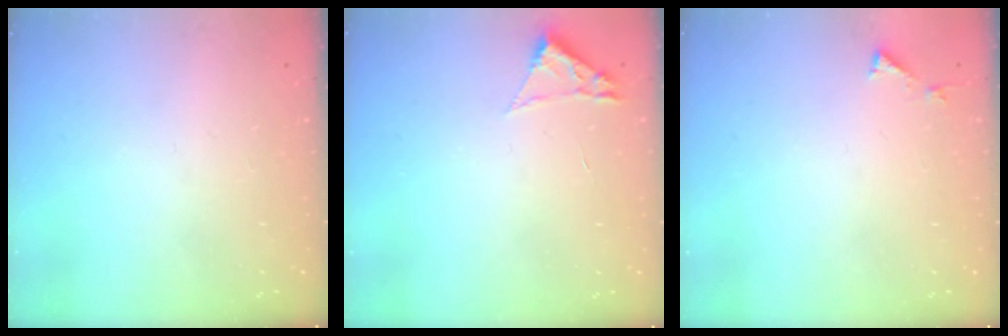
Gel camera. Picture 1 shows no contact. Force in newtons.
{"total": 1.8, "press": 1.8, "slide": 0.2}
{"total": 3.0, "press": 3.0, "slide": 0.2}